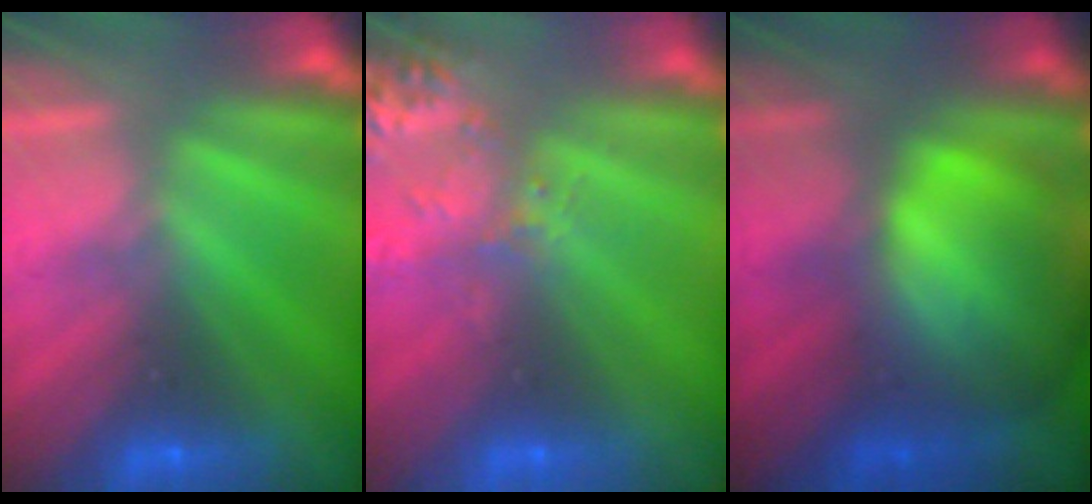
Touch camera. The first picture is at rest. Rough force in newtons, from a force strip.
{"total": 2.6}
{"total": 9.1}